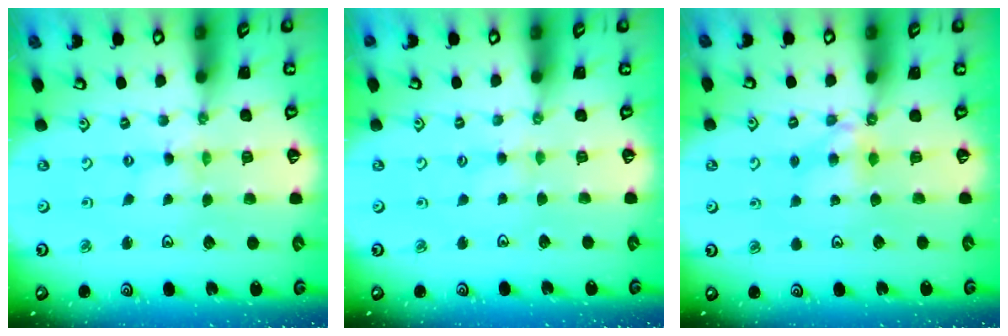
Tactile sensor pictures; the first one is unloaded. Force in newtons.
{"total": 2.0, "press": 2.0, "slide": 0.3}
{"total": 4.9, "press": 4.8, "slide": 0.8}